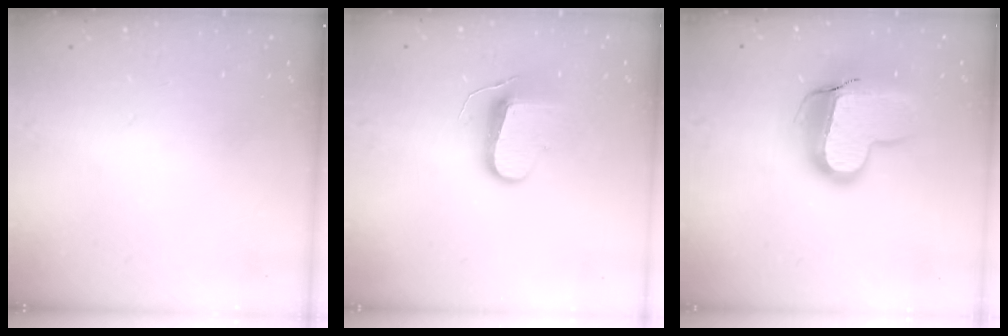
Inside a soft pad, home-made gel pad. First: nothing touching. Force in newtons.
{"total": 9.5, "press": 9.5, "slide": 0.3}
{"total": 14.6, "press": 14.5, "slide": 1.1}